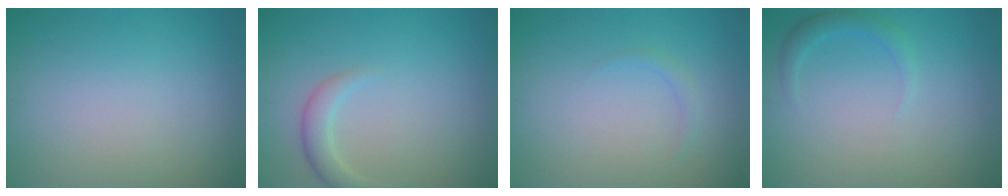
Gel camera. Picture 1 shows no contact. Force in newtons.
{"total": 2.0, "press": 2.0, "slide": 0.1}
{"total": 0.8, "press": 0.8, "slide": 0.1}
{"total": 1.4, "press": 1.4, "slide": 0.1}